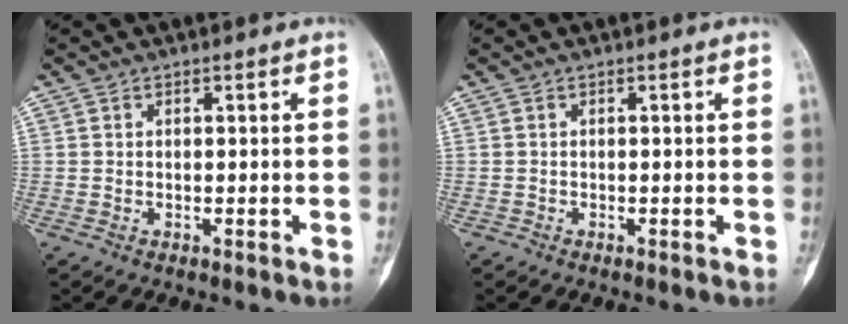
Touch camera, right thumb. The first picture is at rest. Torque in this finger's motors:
{"motor_torque": [-0.51, -0.09, -0.17, -0.27, -0.10]}